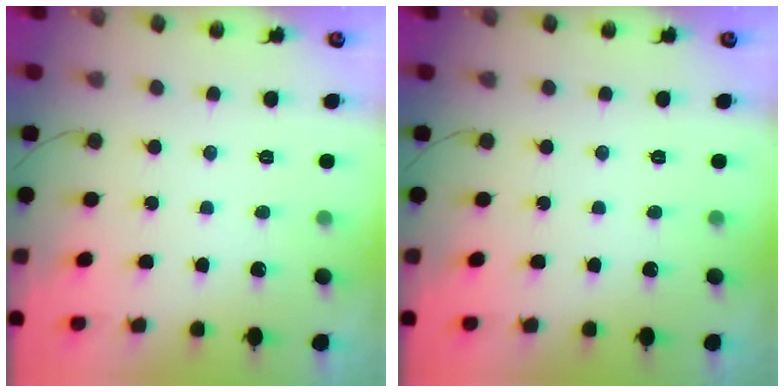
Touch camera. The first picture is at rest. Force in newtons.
{"total": 0.0}